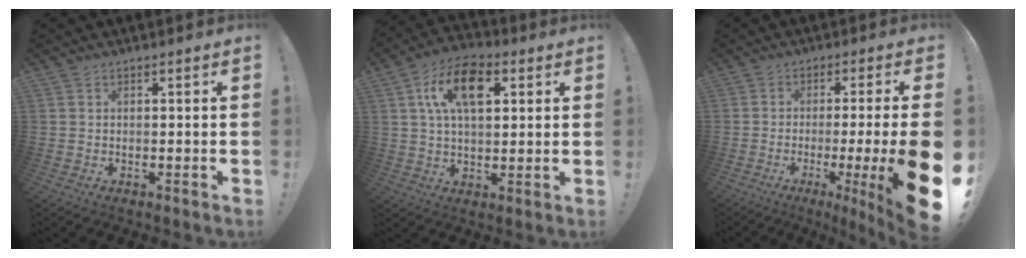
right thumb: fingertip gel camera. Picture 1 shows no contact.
{"total": 14.8, "force": [5.0, 8.3, 11.1], "torque": [-0.174, 0.007, 0.090]}
{"total": 13.6, "force": [-3.9, -0.3, 13.0], "torque": [-0.188, 0.002, -0.054]}